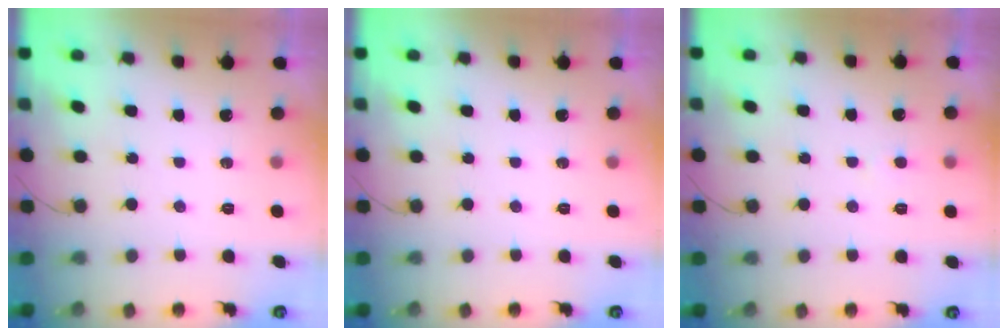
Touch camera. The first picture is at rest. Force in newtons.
{"total": 0.0}
{"total": 1.7, "press": 1.7, "slide": 0.2}